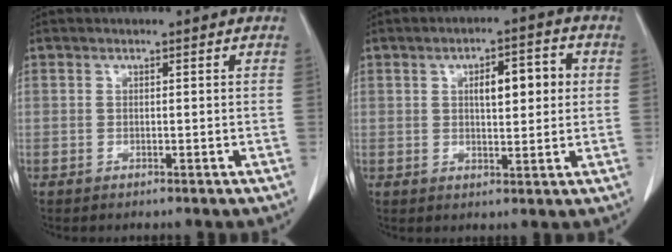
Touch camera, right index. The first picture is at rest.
{"total": 6.6, "force": [1.4, 2.1, 6.1], "torque": [-0.093, 0.014, 0.022]}